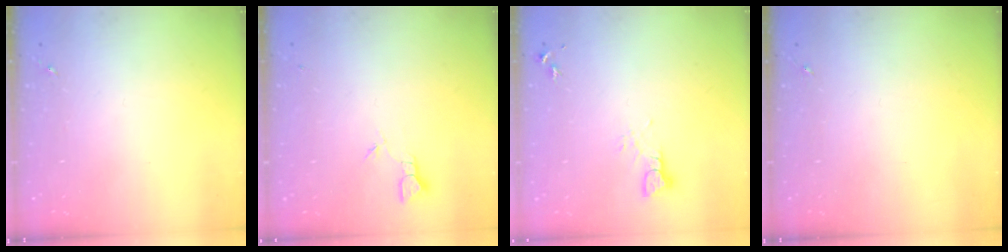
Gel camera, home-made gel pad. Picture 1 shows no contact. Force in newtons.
{"total": 2.4, "press": 2.4, "slide": 0.2}
{"total": 3.3, "press": 3.3, "slide": 0.4}
{"total": 0.0}